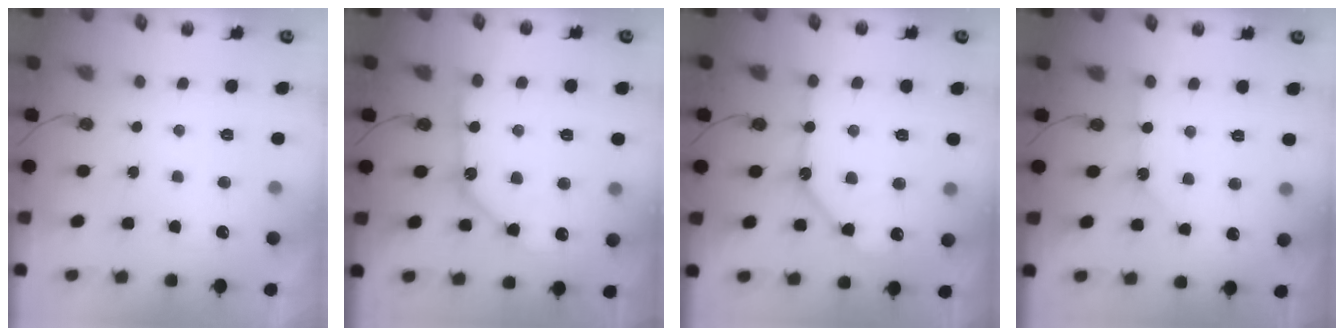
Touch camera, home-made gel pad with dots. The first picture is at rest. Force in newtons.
{"total": 11.7, "press": 11.6, "slide": 1.5}
{"total": 11.5, "press": 11.5, "slide": 1.2}
{"total": 2.6, "press": 2.6, "slide": 0.3}